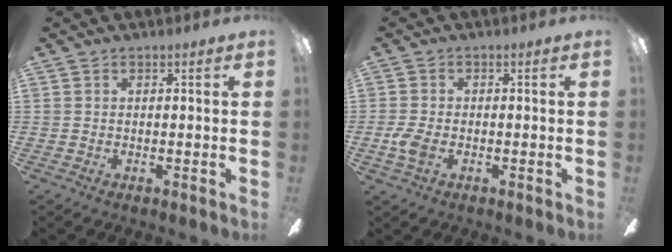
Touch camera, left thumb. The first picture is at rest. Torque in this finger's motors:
{"motor_torque": [-0.58, 0.41, 0.65, 0.14, 0.01]}